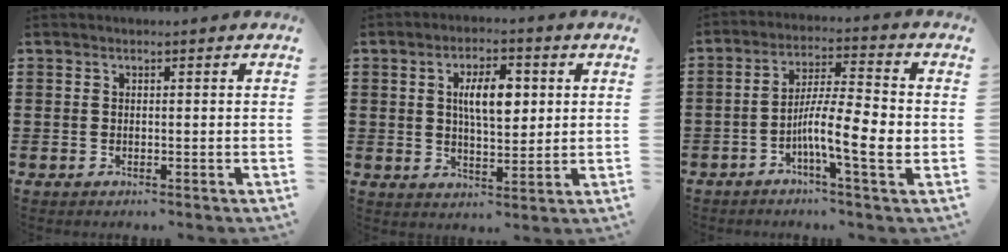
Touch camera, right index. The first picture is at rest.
{"total": 7.0, "force": [1.6, 2.9, 6.2], "torque": [-0.111, 0.005, 0.022]}
{"total": 9.7, "force": [-2.8, 1.7, 9.2], "torque": [-0.175, -0.006, -0.053]}